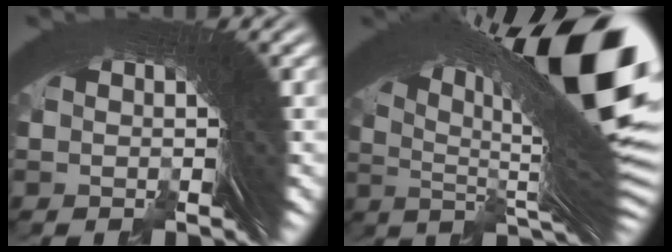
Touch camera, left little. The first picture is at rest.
{"total": 20.5, "force": [4.1, 8.3, 18.2], "torque": [-0.246, 0.009, 0.059]}